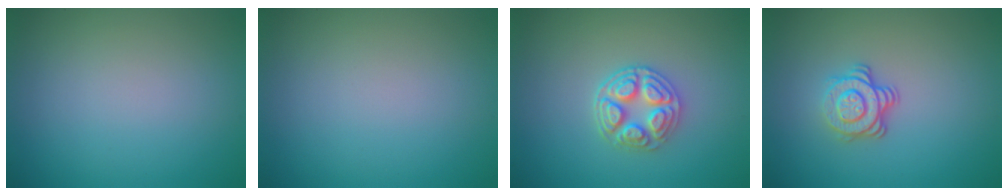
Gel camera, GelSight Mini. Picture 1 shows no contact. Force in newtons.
{"total": 0.0}
{"total": 3.7, "press": 3.3, "slide": 1.8}
{"total": 3.4, "press": 2.5, "slide": 2.3}